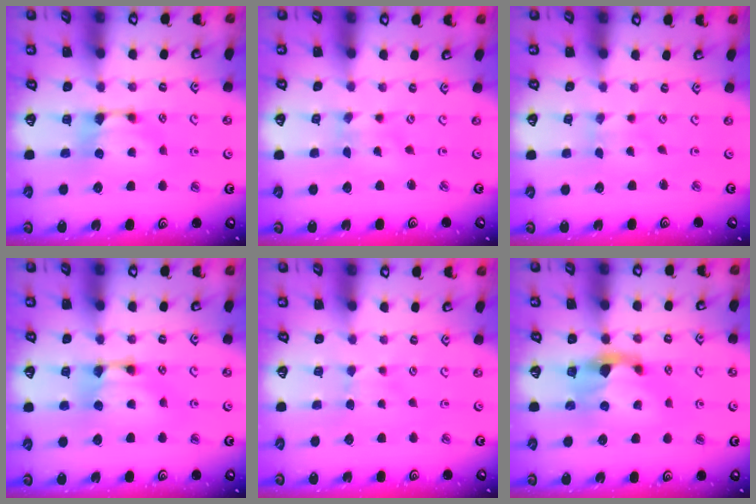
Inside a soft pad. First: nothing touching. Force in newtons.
{"total": 3.7, "press": 3.6, "slide": 0.8}
{"total": 3.7, "press": 3.7, "slide": 0.7}
{"total": 2.2, "press": 2.2, "slide": 0.1}
{"total": 1.6, "press": 1.6, "slide": 0.3}
{"total": 2.3, "press": 1.9, "slide": 1.3}